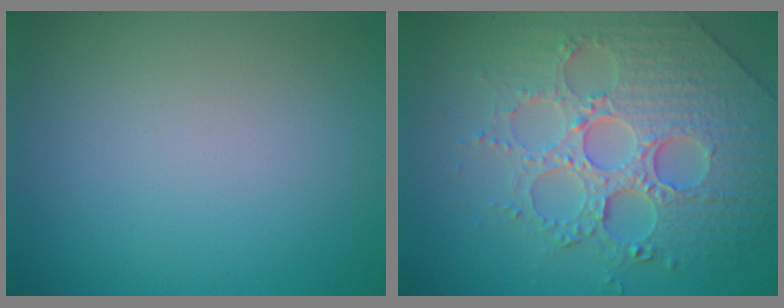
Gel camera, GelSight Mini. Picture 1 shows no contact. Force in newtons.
{"total": 7.4, "press": 6.0, "slide": 4.3}